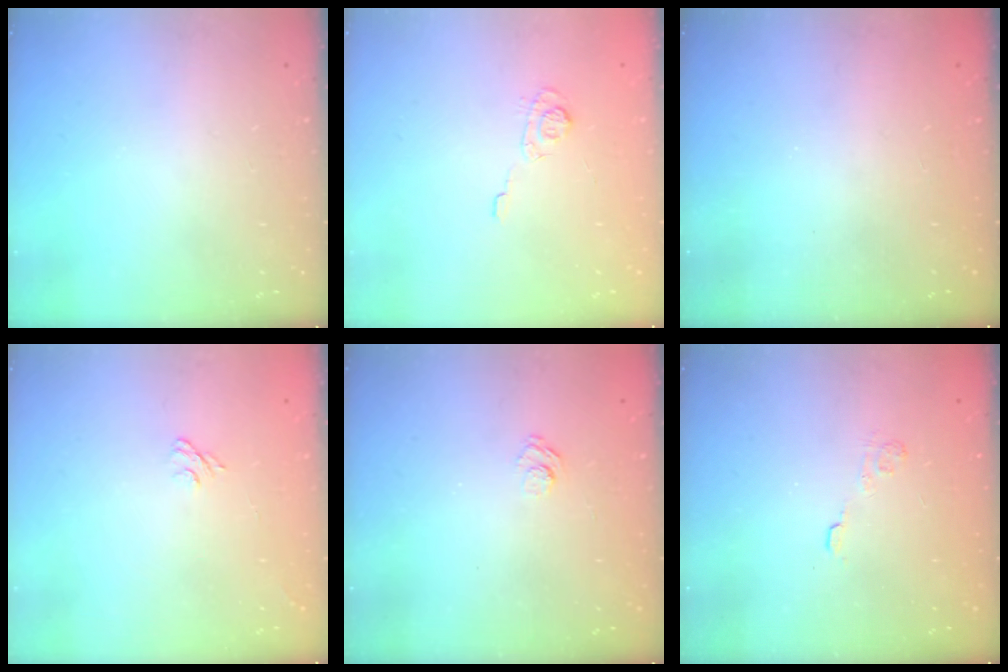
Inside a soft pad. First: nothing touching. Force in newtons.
{"total": 5.5, "press": 5.3, "slide": 1.5}
{"total": 2.4, "press": 2.3, "slide": 0.7}
{"total": 6.9, "press": 6.8, "slide": 1.1}
{"total": 3.1, "press": 2.8, "slide": 1.3}
{"total": 2.9, "press": 2.5, "slide": 1.4}